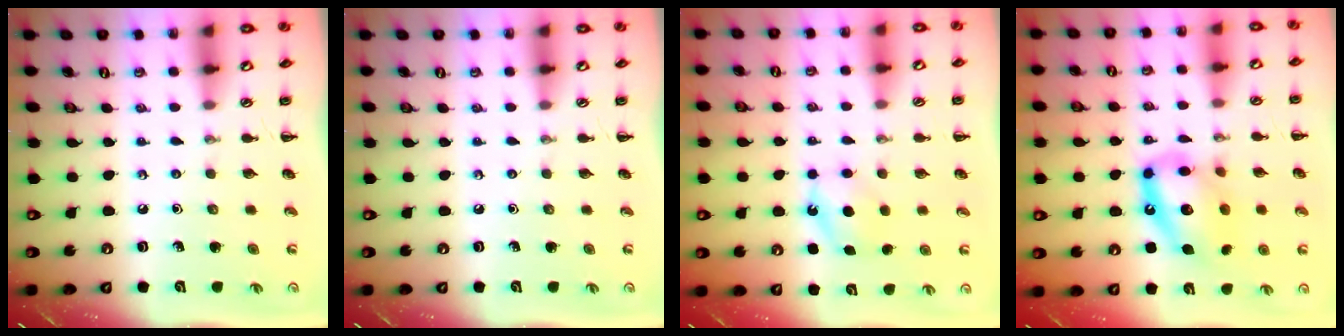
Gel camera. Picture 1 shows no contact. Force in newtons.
{"total": 0.0}
{"total": 5.9, "press": 5.7, "slide": 1.5}
{"total": 15.7, "press": 15.3, "slide": 3.2}